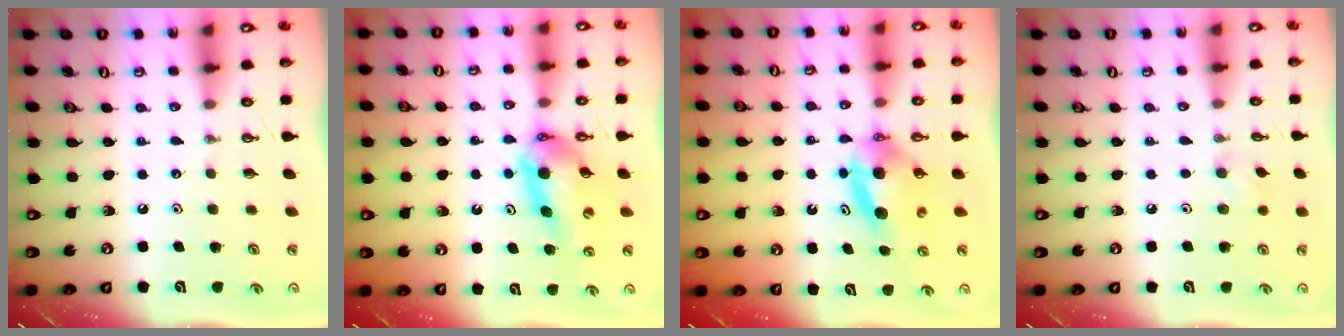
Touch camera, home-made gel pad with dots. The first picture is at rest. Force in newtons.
{"total": 10.6, "press": 10.5, "slide": 0.9}
{"total": 6.5, "press": 6.3, "slide": 1.9}
{"total": 6.4, "press": 6.3, "slide": 0.8}